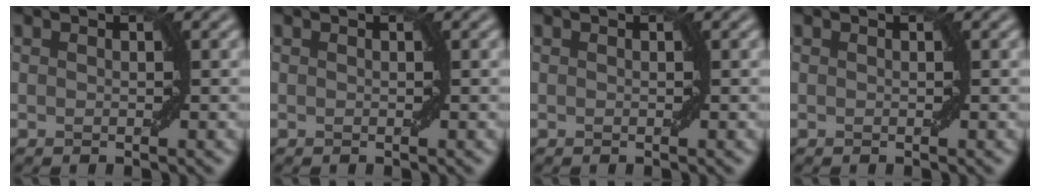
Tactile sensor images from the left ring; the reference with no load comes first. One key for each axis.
{"total": 0.0}
{"total": 0.0}
{"total": 0.0}